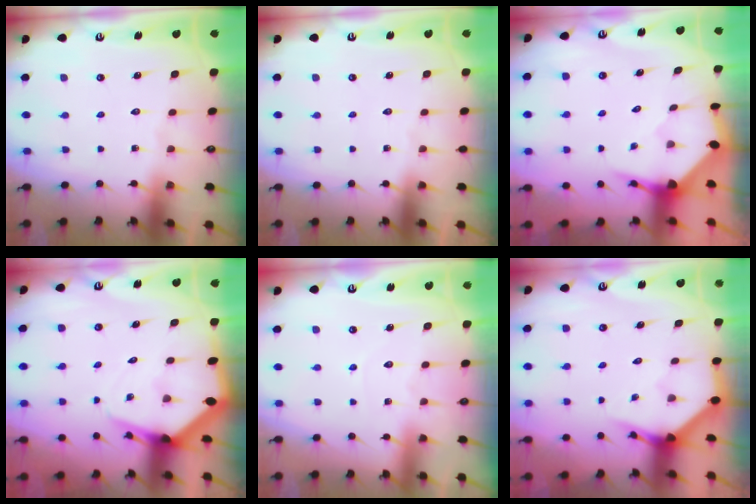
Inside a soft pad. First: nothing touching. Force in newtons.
{"total": 0.0}
{"total": 3.4, "press": 3.4, "slide": 0.4}
{"total": 5.7, "press": 5.7, "slide": 0.5}
{"total": 3.0, "press": 2.9, "slide": 0.4}
{"total": 4.0, "press": 4.0, "slide": 0.2}